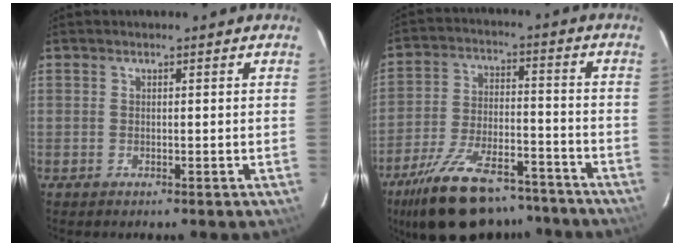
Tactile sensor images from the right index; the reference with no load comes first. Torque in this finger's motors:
{"motor_torque": [1.41, -0.73, 0.56, 0.16]}